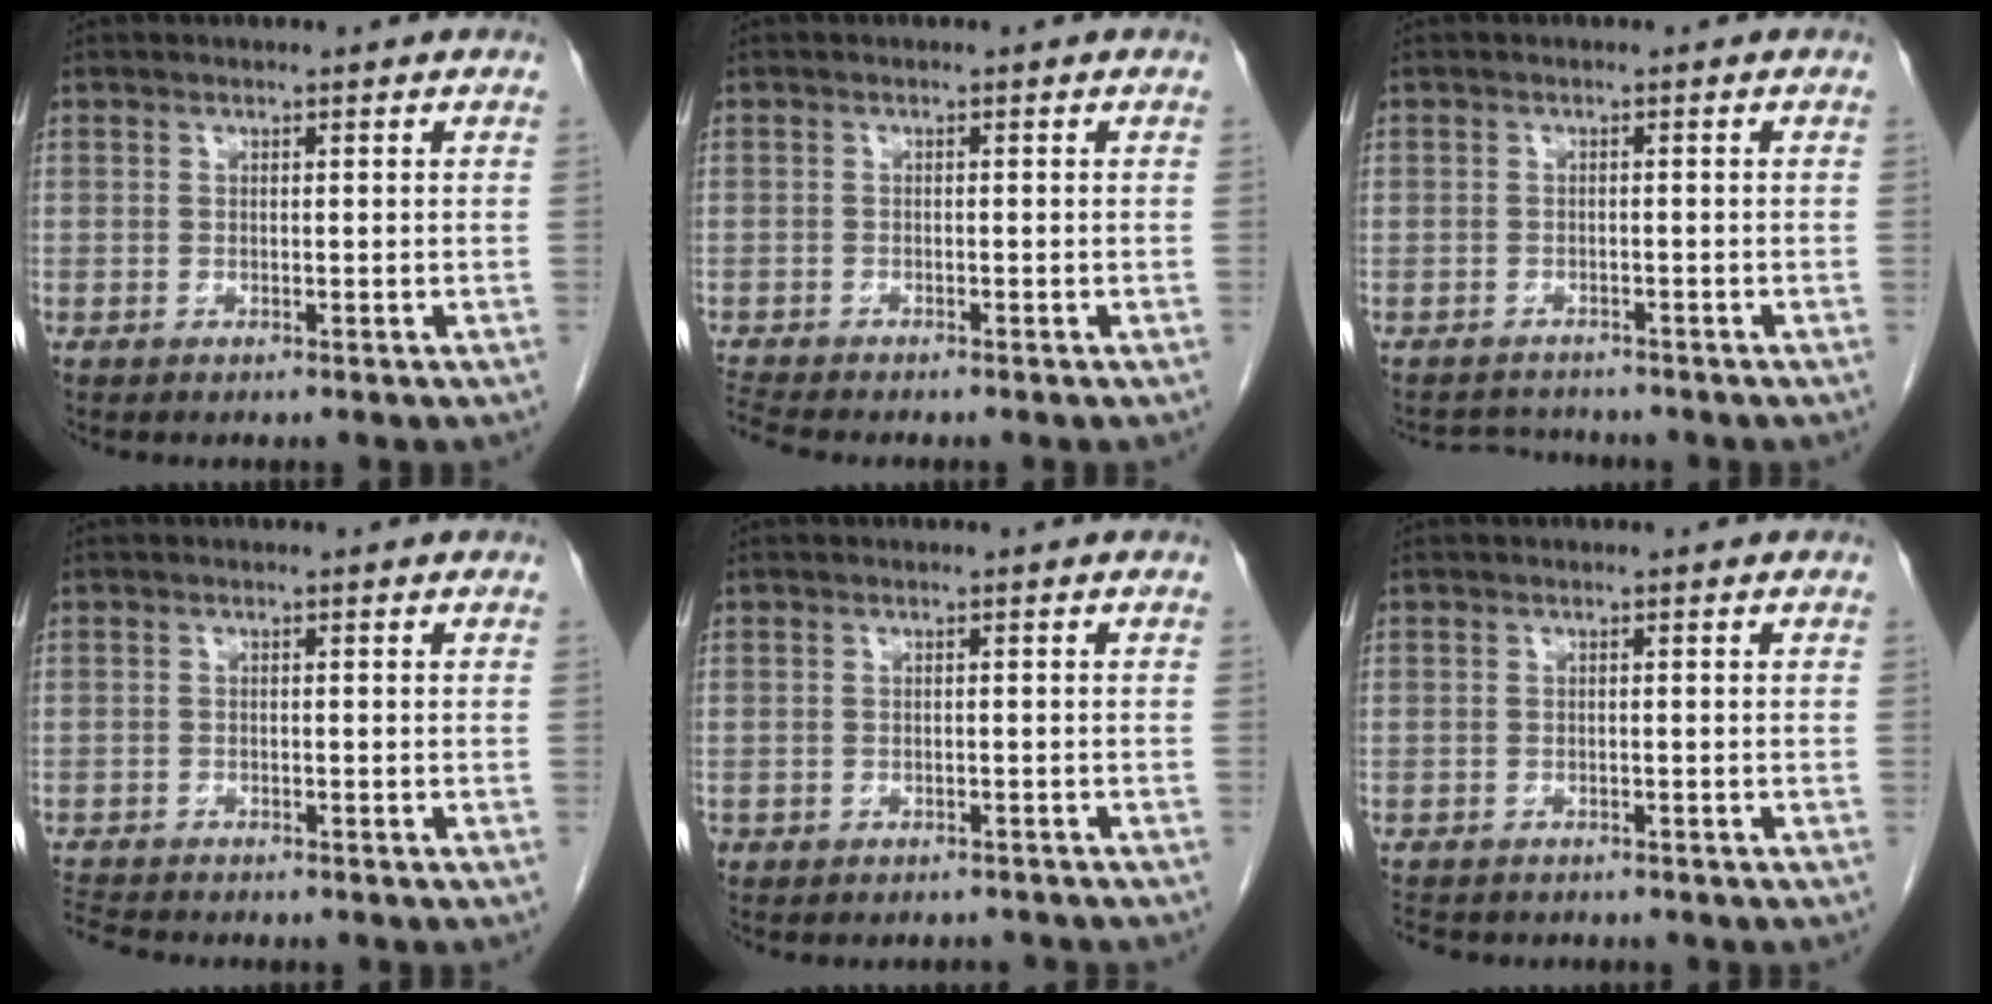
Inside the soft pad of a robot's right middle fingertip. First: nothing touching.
{"total": 2.9, "force": [-2.8, -0.1, 0.6], "torque": [-0.021, -0.017, -0.051]}
{"total": 2.9, "force": [-2.8, 0.8, -0.5], "torque": [0.003, -0.010, -0.046]}
{"total": 5.1, "force": [-4.8, 0.8, 1.4], "torque": [-0.030, -0.015, -0.082]}
{"total": 3.6, "force": [-3.2, 1.7, 0.2], "torque": [-0.003, 0.007, -0.043]}
{"total": 6.7, "force": [-5.8, 2.6, 2.1], "torque": [-0.039, -0.002, -0.076]}